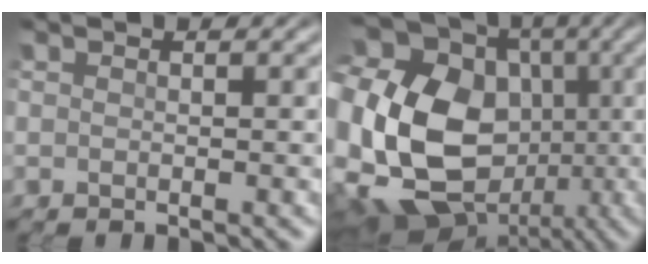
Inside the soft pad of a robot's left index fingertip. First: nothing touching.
{"total": 23.4, "force": [-1.5, 19.9, 12.3], "torque": [-0.292, 0.014, -0.056]}